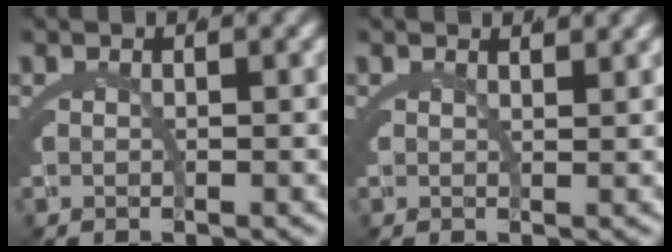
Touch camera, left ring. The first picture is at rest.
{"total": 1.1, "force": [1.1, 0.0, 0.3], "torque": [-0.003, -0.004, 0.018]}